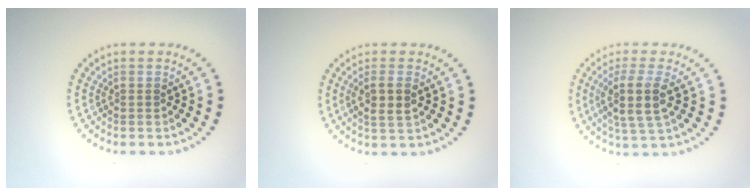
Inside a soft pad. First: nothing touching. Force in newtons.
{"total": 2.3, "press": 2.2, "slide": 0.7}
{"total": 3.7, "press": 3.1, "slide": 2.0}